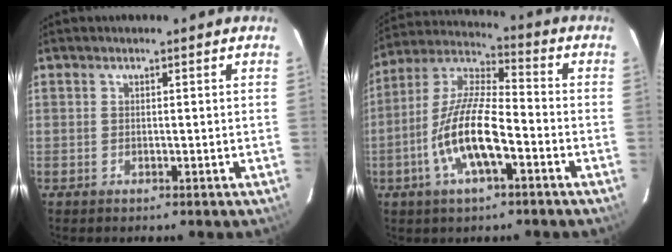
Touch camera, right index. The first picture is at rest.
{"total": 13.9, "force": [-5.2, 4.1, 12.2], "torque": [-0.252, -0.002, -0.102]}